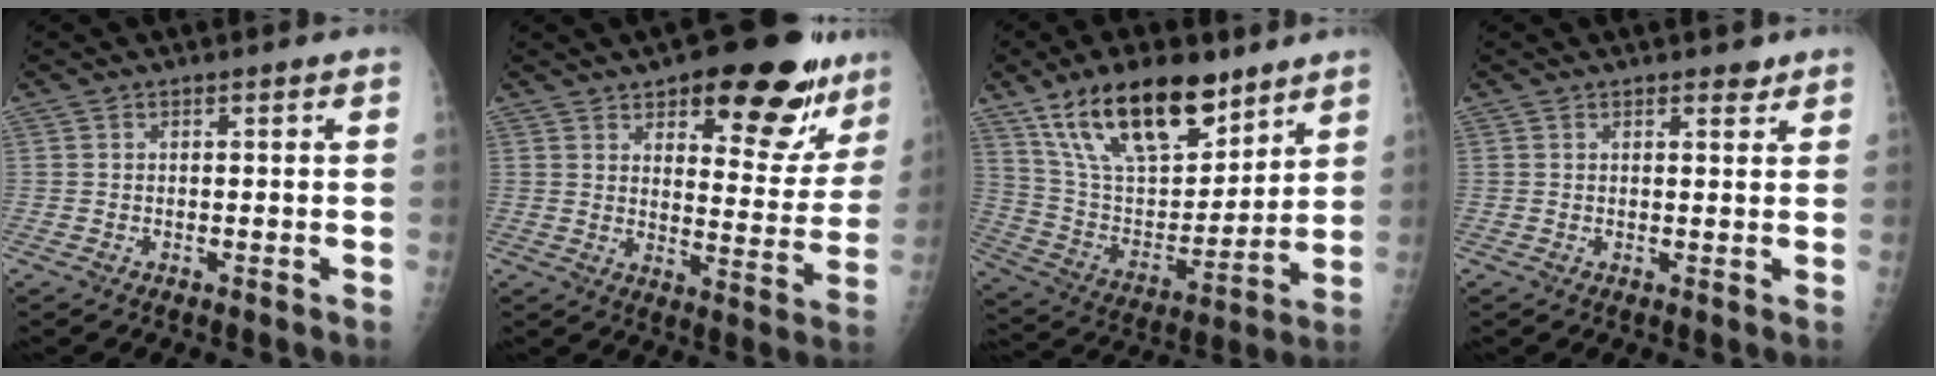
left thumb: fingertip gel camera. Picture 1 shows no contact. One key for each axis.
{"total": 19.8, "fx": 12.3, "fy": 8.3, "fz": 13.1, "tx": -0.109, "ty": -0.058, "tz": 0.168}
{"total": 21.9, "fx": 14.2, "fy": 9.7, "fz": 13.5, "tx": -0.194, "ty": -0.054, "tz": 0.264}
{"total": 2.1, "fx": 1.6, "fy": 0.9, "fz": 1.0, "tx": -0.001, "ty": -0.008, "tz": 0.019}